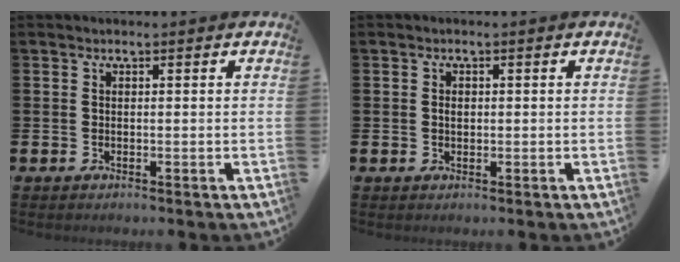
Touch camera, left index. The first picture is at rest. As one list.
[{"total": 0.9, "force": [0.1, 0.7, 0.7], "torque": [-0.005, 0.001, -0.001]}]